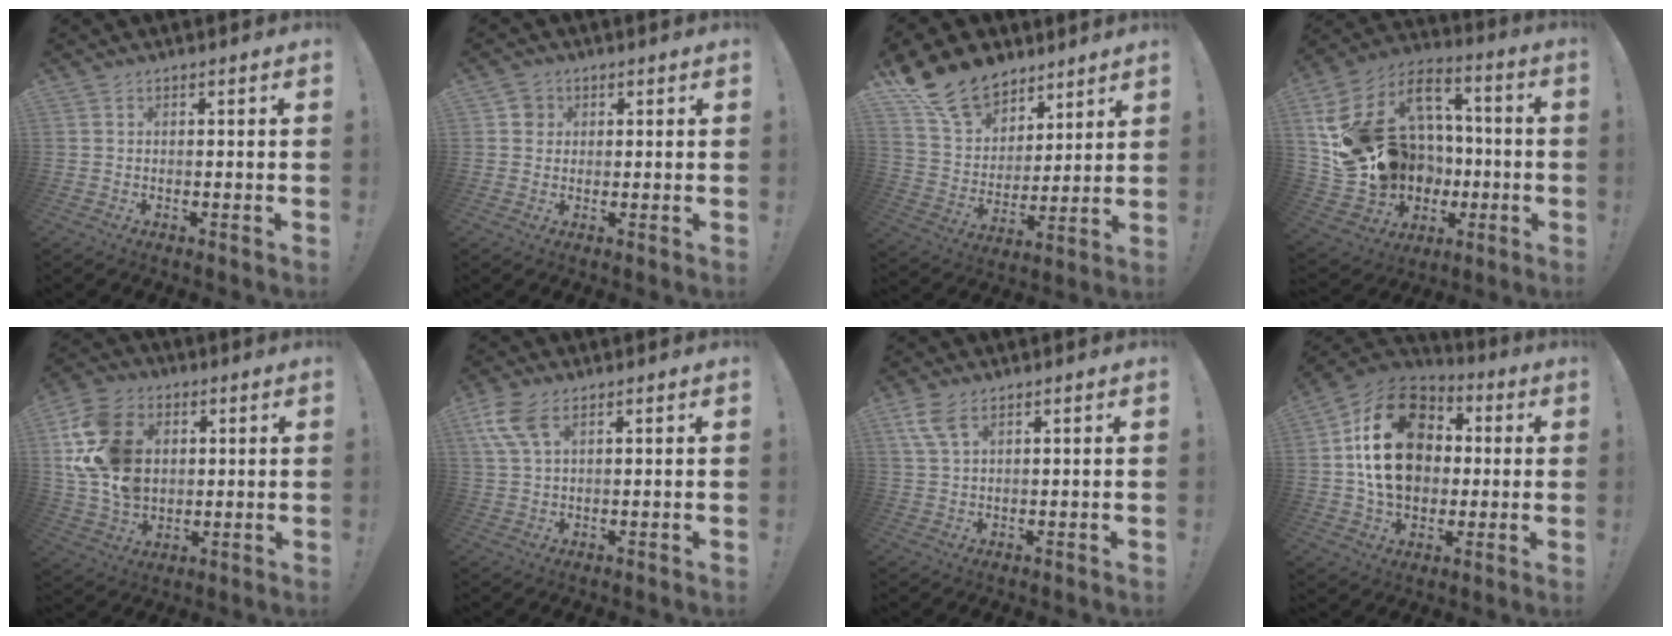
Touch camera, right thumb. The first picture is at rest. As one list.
[{"total": 3.5, "force": [0.9, 3.3, 0.9], "torque": [-0.011, 0.006, 0.016]}, {"total": 16.7, "force": [11.9, 10.2, 5.8], "torque": [-0.103, -0.076, 0.229]}, {"total": 24.3, "force": [1.5, 20.2, 13.5], "torque": [-0.249, -0.003, 0.088]}, {"total": 19.7, "force": [4.1, 14.9, 12.1], "torque": [-0.229, -0.007, 0.084]}, {"total": 8.3, "force": [3.9, 4.1, 6.1], "torque": [-0.134, -0.002, 0.078]}, {"total": 5.9, "force": [3.3, 2.5, 4.2], "torque": [-0.080, -0.007, 0.063]}, {"total": 23.0, "force": [2.9, 17.3, 14.8], "torque": [-0.243, 0.015, 0.063]}]